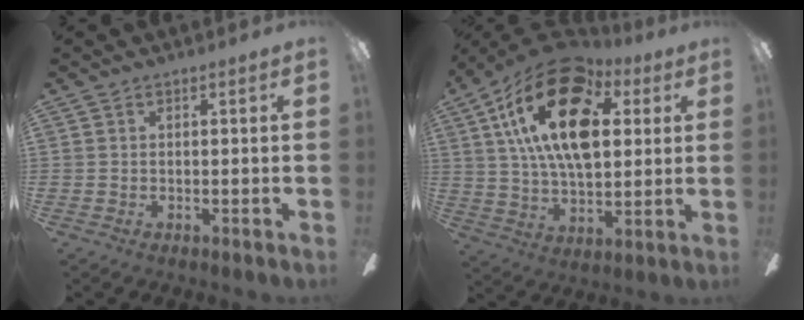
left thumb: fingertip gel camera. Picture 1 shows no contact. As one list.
[{"total": 24.0, "force": [9.3, 12.8, 18.1], "torque": [-0.341, -0.021, 0.155]}]